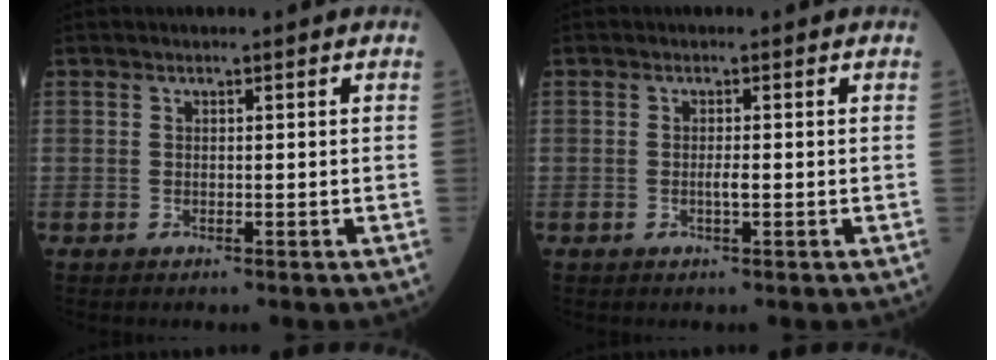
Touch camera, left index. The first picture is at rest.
{"total": 1.2, "force": [-0.6, 0.0, 1.0], "torque": [-0.021, -0.005, -0.010]}